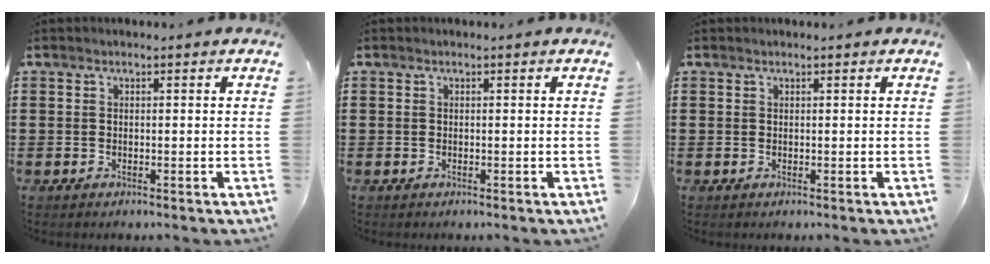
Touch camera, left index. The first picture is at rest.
{"total": 0.0}
{"total": 0.0}